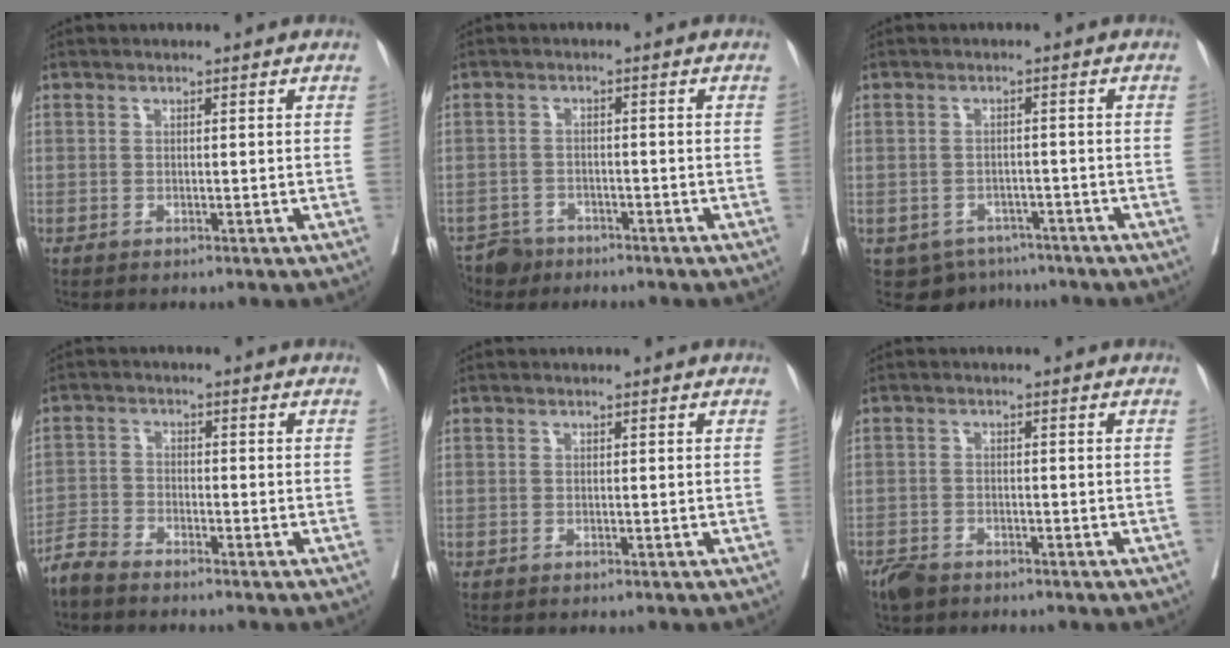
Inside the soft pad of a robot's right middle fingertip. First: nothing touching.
{"total": 3.8, "force": [-3.2, 2.1, 0.0], "torque": [0.003, 0.001, -0.058]}
{"total": 4.7, "force": [-3.5, 3.0, 0.5], "torque": [0.004, 0.006, -0.047]}
{"total": 3.2, "force": [-3.1, 0.4, 0.8], "torque": [-0.013, -0.008, -0.065]}
{"total": 0.0}
{"total": 3.1, "force": [-2.5, 1.4, 1.0], "torque": [-0.022, -0.001, -0.044]}